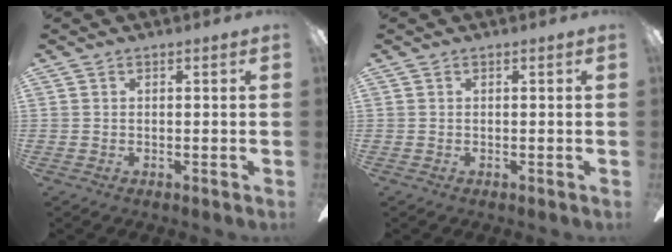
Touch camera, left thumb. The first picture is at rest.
{"total": 0.0}